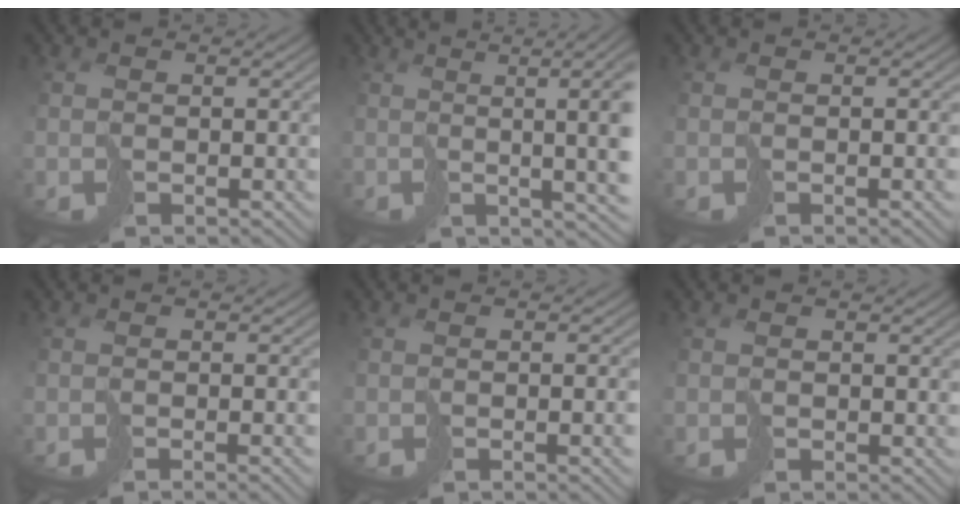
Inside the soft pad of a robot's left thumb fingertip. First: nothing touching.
{"total": 15.2, "force": [1.8, 5.5, 14.0], "torque": [-0.173, 0.031, 0.038]}
{"total": 1.6, "force": [-0.3, 0.2, 1.5], "torque": [-0.023, 0.000, -0.008]}
{"total": 2.9, "force": [-0.9, 0.5, 2.7], "torque": [-0.037, 0.000, -0.019]}
{"total": 4.3, "force": [-0.8, 1.2, 4.1], "torque": [-0.056, -0.006, -0.011]}
{"total": 0.0}